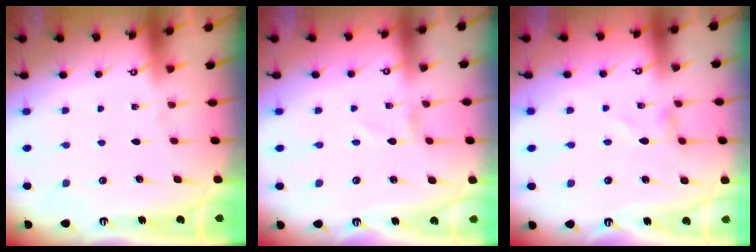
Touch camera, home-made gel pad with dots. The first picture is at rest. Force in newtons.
{"total": 0.0}
{"total": 0.0}